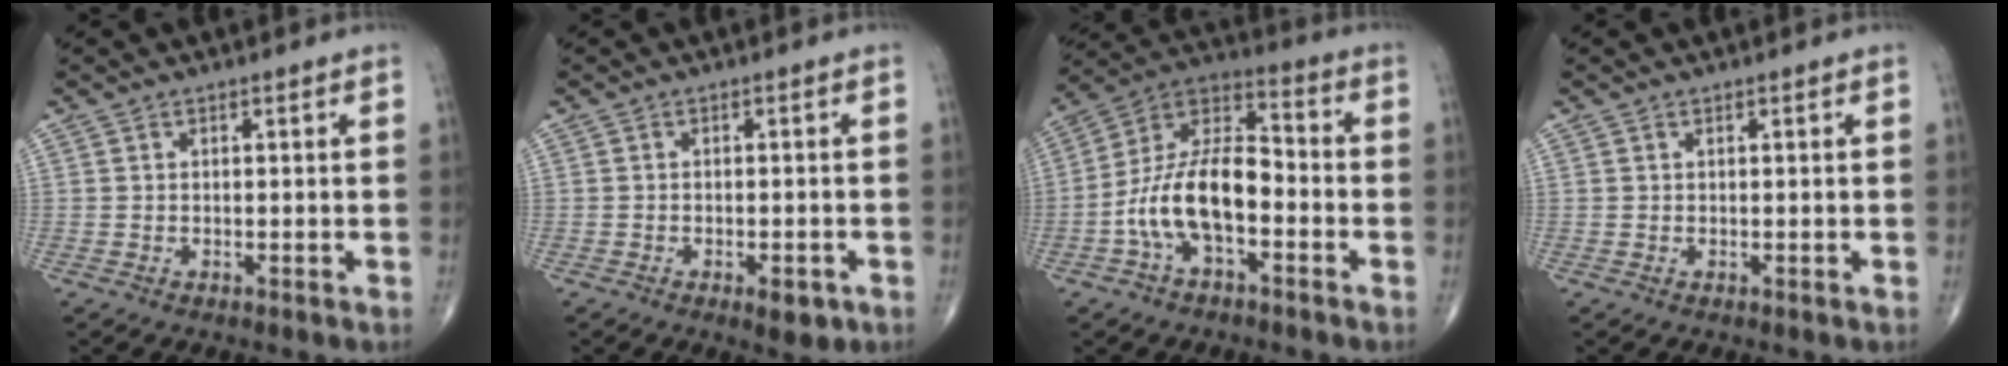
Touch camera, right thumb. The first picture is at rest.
{"total": 1.7, "force": [-0.8, 0.8, 1.3], "torque": [-0.012, 0.000, -0.009]}
{"total": 14.8, "force": [-4.0, 7.4, 12.1], "torque": [-0.221, 0.051, -0.080]}
{"total": 0.0}